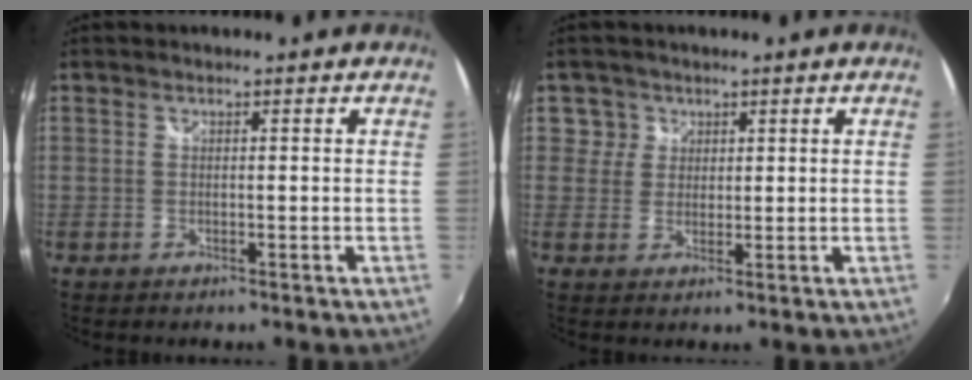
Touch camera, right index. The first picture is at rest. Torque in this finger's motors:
{"motor_torque": [-0.22, 0.15, -0.02, -0.01]}